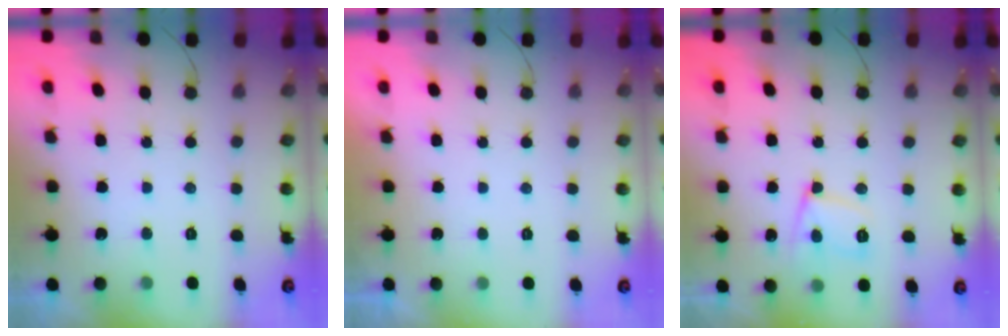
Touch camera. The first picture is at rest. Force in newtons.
{"total": 2.3, "press": 2.2, "slide": 0.4}
{"total": 11.2, "press": 11.1, "slide": 1.0}